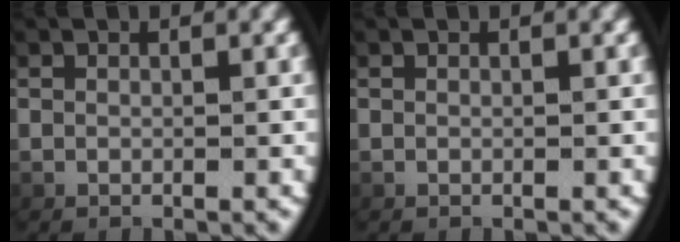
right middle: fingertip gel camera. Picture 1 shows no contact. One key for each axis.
{"total": 0.0}